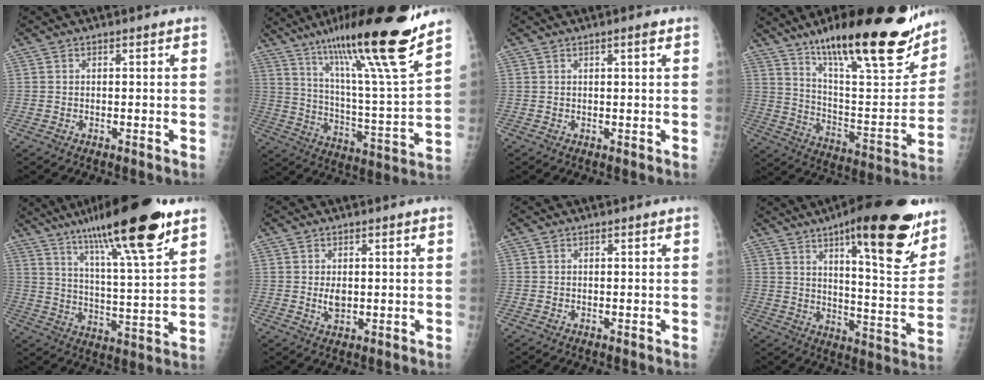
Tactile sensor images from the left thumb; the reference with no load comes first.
{"total": 25.4, "force": [18.0, 1.5, 17.8], "torque": [-0.271, -0.077, 0.295]}
{"total": 1.5, "force": [0.8, 0.2, 1.2], "torque": [-0.019, -0.001, 0.011]}
{"total": 29.7, "force": [19.4, 7.6, 21.1], "torque": [-0.284, -0.070, 0.305]}
{"total": 21.7, "force": [14.0, 3.1, 16.3], "torque": [-0.251, -0.052, 0.225]}
{"total": 2.8, "force": [0.2, 1.8, 2.2], "torque": [-0.029, -0.005, 0.008]}
{"total": 0.0}
{"total": 23.4, "force": [14.0, 6.1, 17.8], "torque": [-0.218, -0.065, 0.203]}